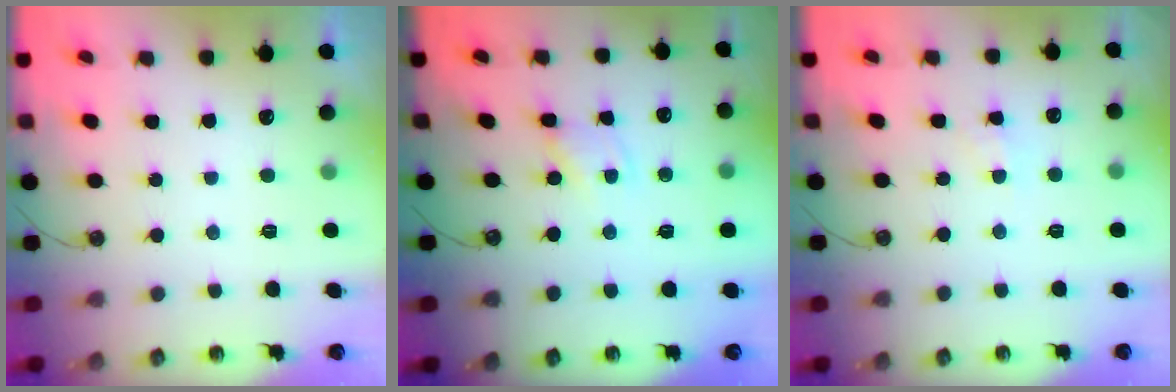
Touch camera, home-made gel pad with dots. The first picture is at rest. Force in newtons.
{"total": 1.1, "press": 1.1, "slide": 0.1}
{"total": 2.1, "press": 2.1, "slide": 0.3}